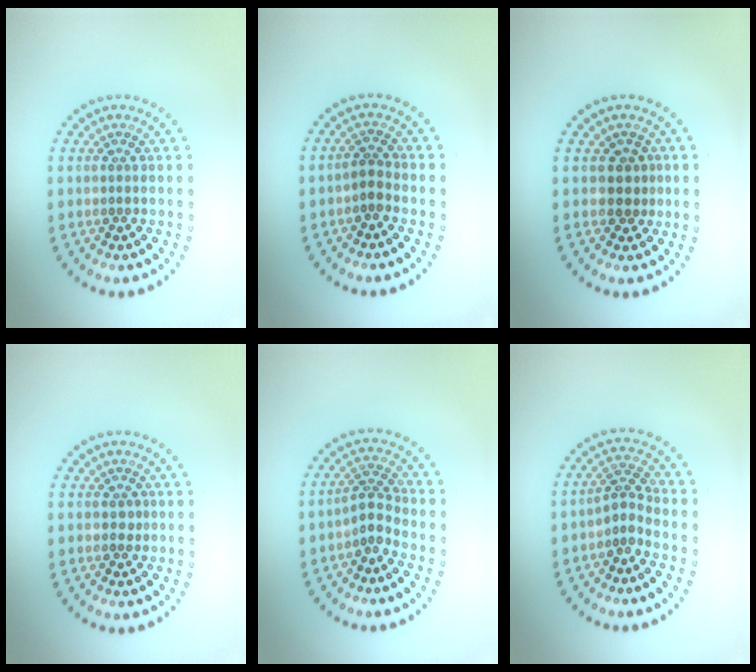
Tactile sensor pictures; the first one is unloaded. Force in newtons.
{"total": 1.5, "press": 1.2, "slide": 0.9}
{"total": 1.8, "press": 1.4, "slide": 1.1}
{"total": 0.6, "press": 0.5, "slide": 0.2}
{"total": 2.3, "press": 1.7, "slide": 1.6}
{"total": 2.1, "press": 1.5, "slide": 1.5}